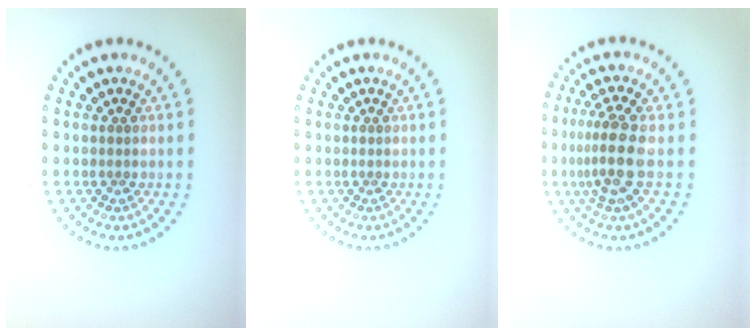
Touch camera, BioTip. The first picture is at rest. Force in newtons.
{"total": 0.0}
{"total": 3.8, "press": 3.2, "slide": 2.0}